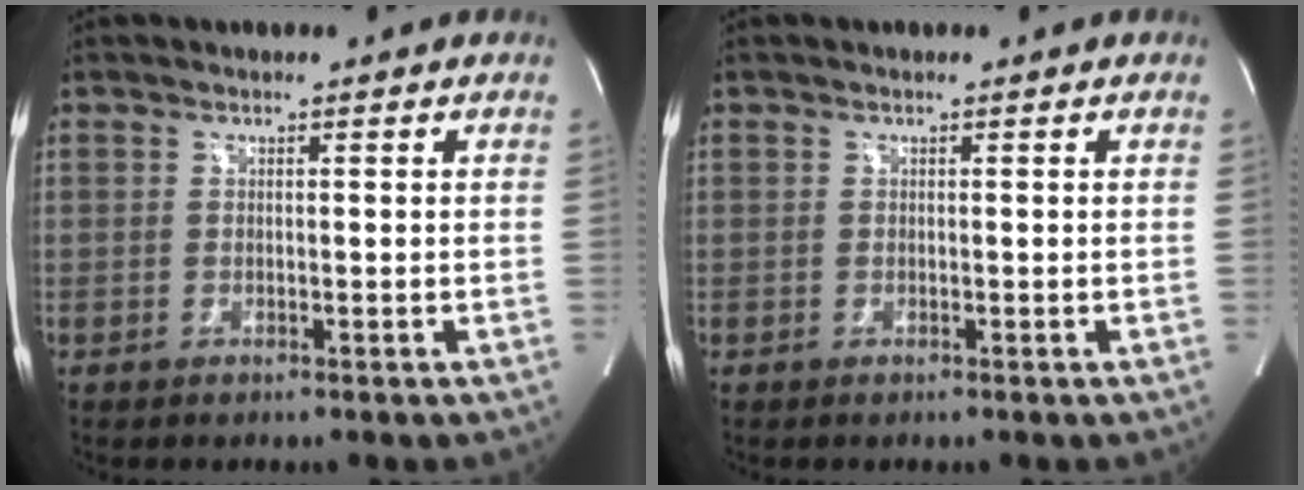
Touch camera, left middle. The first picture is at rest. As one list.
[{"total": 0.0}]